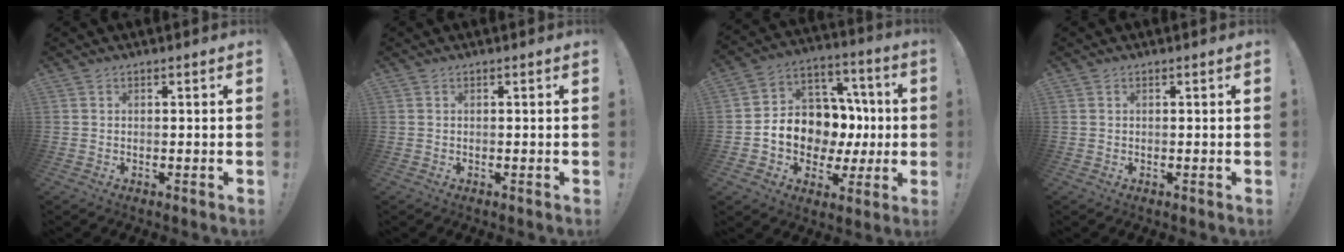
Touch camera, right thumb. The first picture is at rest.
{"total": 0.0}
{"total": 13.6, "force": [-2.0, 11.6, 6.8], "torque": [-0.084, 0.015, -0.014]}
{"total": 0.0}